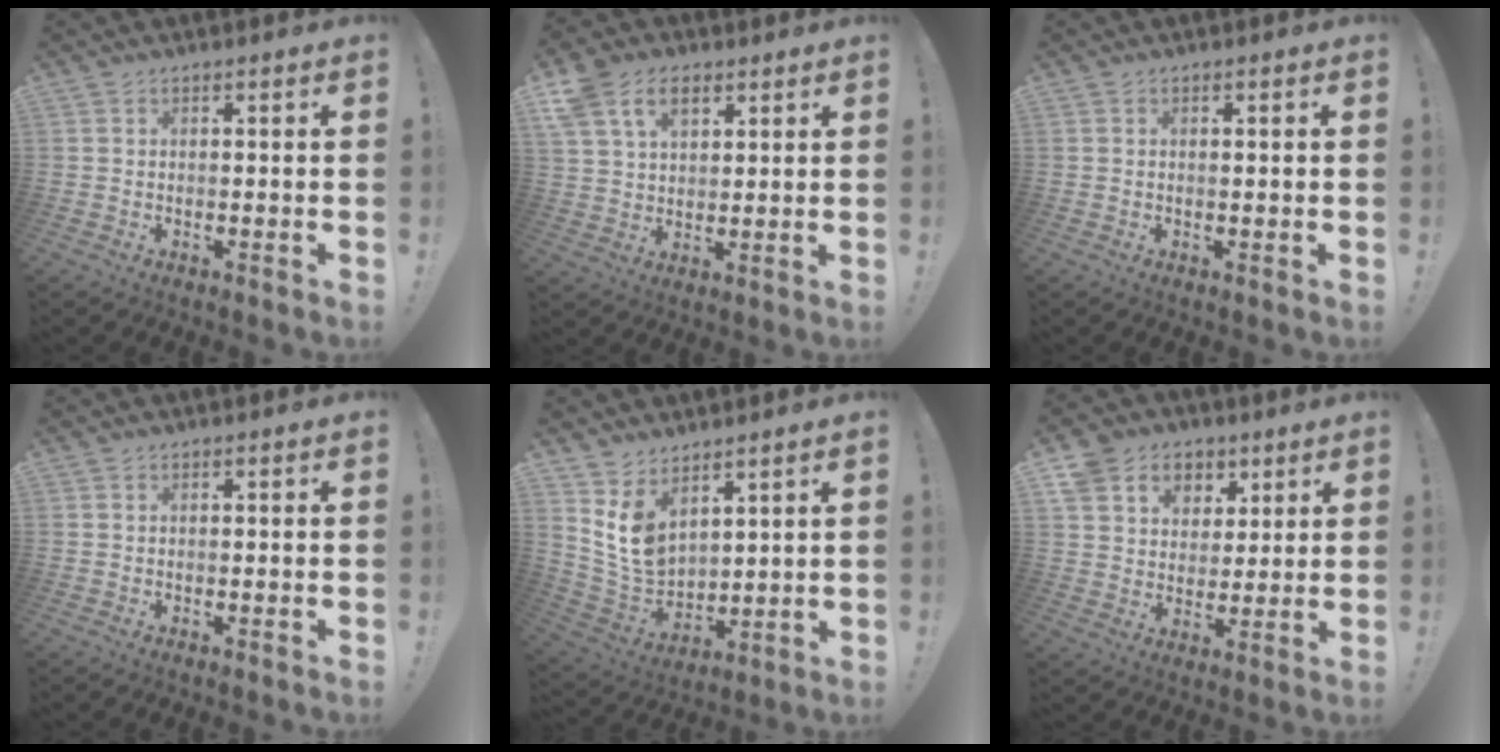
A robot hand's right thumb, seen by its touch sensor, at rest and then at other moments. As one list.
[{"total": 11.1, "force": [5.7, 7.3, 6.0], "torque": [-0.107, -0.007, 0.113]}, {"total": 0.7, "force": [0.3, -0.1, 0.6], "torque": [-0.005, -0.004, 0.003]}, {"total": 0.0}, {"total": 10.5, "force": [5.9, 6.7, 5.6], "torque": [-0.125, -0.044, 0.119]}, {"total": 11.0, "force": [5.5, 9.1, 2.8], "torque": [-0.045, -0.031, 0.111]}]